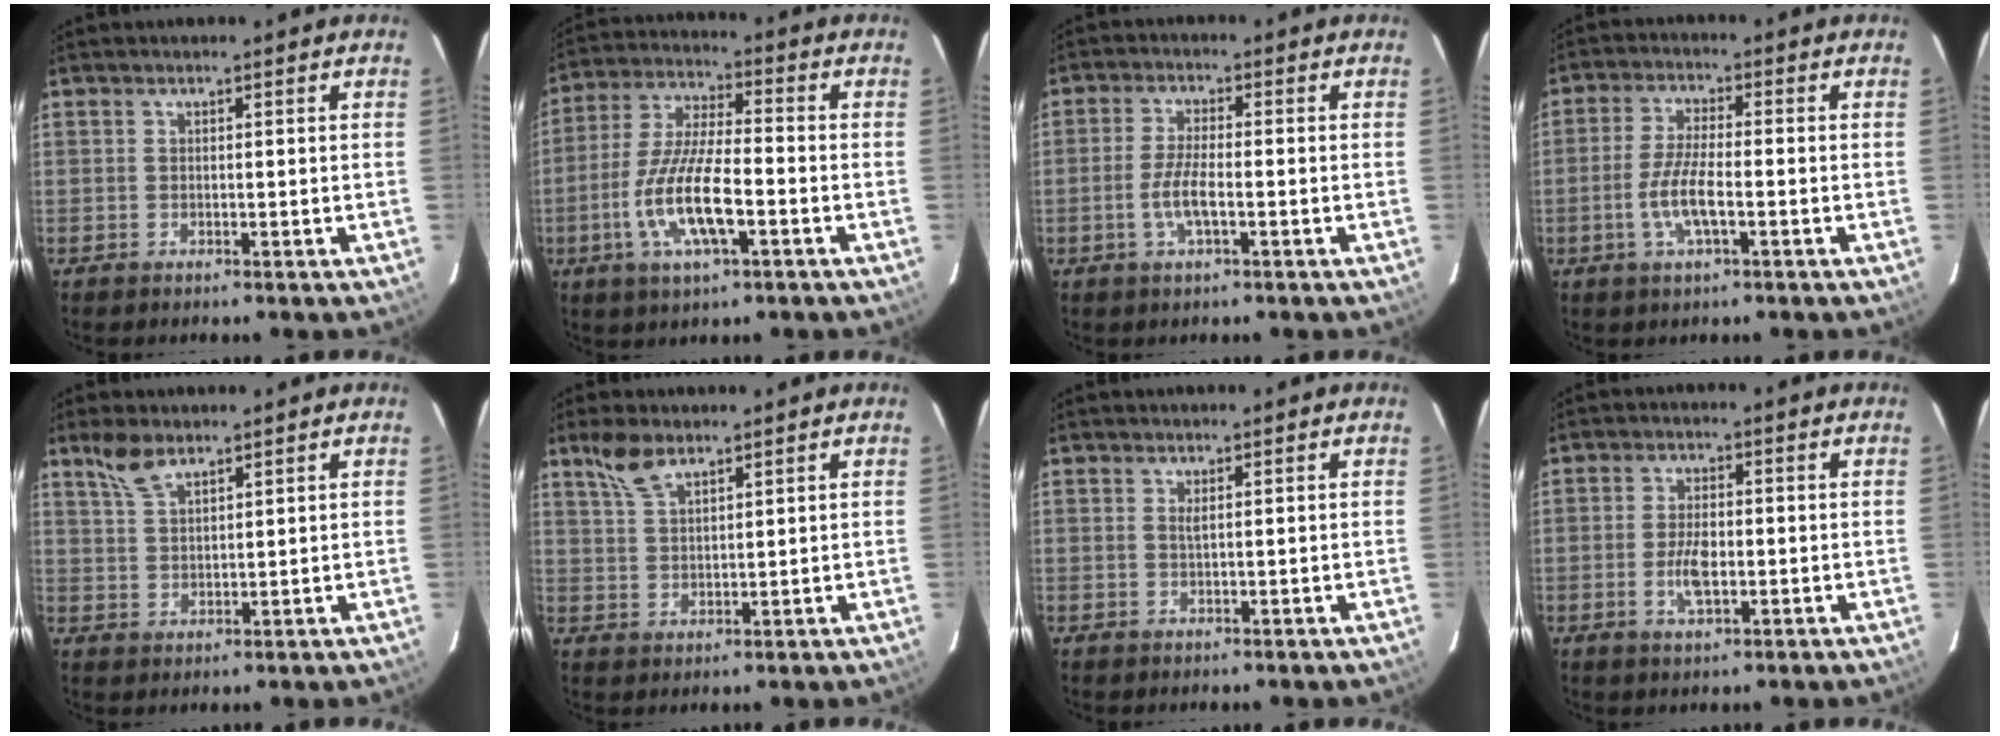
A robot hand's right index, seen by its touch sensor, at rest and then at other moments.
{"total": 13.2, "force": [-4.5, 3.4, 11.9], "torque": [-0.250, -0.007, -0.086]}
{"total": 5.1, "force": [-1.7, 1.1, 4.7], "torque": [-0.100, -0.001, -0.035]}
{"total": 6.9, "force": [-2.2, 1.5, 6.3], "torque": [-0.132, -0.002, -0.045]}
{"total": 5.0, "force": [3.8, 1.8, 2.7], "torque": [-0.054, 0.006, 0.078]}
{"total": 5.5, "force": [4.0, 2.1, 3.1], "torque": [-0.063, 0.008, 0.084]}
{"total": 0.7, "force": [0.4, -0.1, 0.6], "torque": [-0.012, -0.001, 0.007]}
{"total": 5.3, "force": [-1.2, 2.4, 4.6], "torque": [-0.092, -0.002, -0.020]}